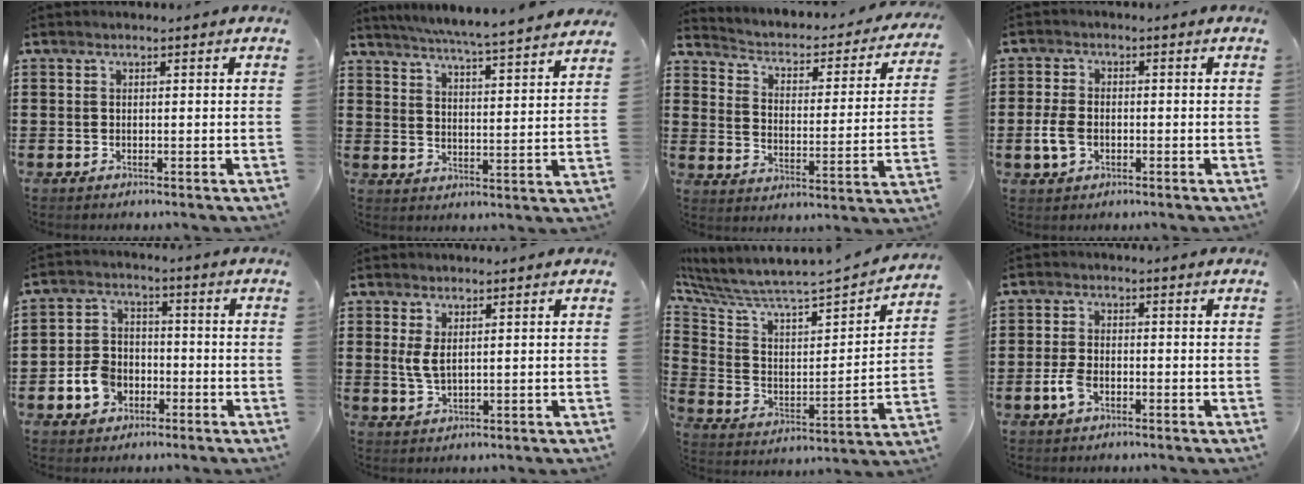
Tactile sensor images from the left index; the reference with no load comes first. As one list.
[{"total": 5.2, "force": [4.9, -1.2, 1.5], "torque": [-0.050, -0.041, 0.080]}, {"total": 2.2, "force": [1.3, 1.3, 1.2], "torque": [-0.037, -0.019, 0.010]}, {"total": 4.0, "force": [-0.9, 2.6, 3.0], "torque": [-0.083, -0.005, -0.022]}, {"total": 6.0, "force": [-2.6, 4.7, 2.8], "torque": [-0.074, 0.011, -0.051]}, {"total": 2.9, "force": [0.9, 1.0, 2.6], "torque": [-0.069, -0.003, 0.011]}, {"total": 4.6, "force": [4.3, 0.1, 1.7], "torque": [-0.063, -0.057, 0.064]}, {"total": 3.7, "force": [-1.5, 1.9, 2.8], "torque": [-0.077, -0.006, -0.033]}]